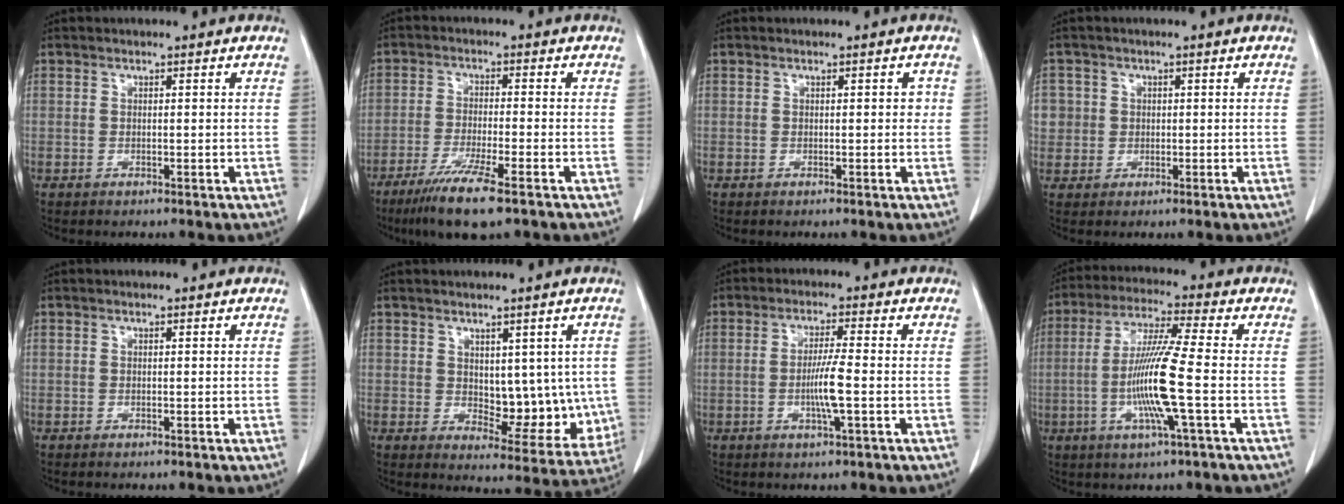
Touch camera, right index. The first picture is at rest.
{"total": 9.1, "force": [-6.1, 0.3, 6.8], "torque": [-0.124, -0.025, -0.099]}
{"total": 1.1, "force": [0.1, 0.7, 0.9], "torque": [-0.007, 0.005, 0.001]}
{"total": 3.9, "force": [0.6, 3.9, 0.0], "torque": [0.014, 0.008, 0.014]}
{"total": 0.0}
{"total": 9.1, "force": [0.7, 5.1, 7.5], "torque": [-0.078, -0.006, 0.025]}
{"total": 5.1, "force": [-1.1, -0.3, 4.9], "torque": [-0.097, -0.008, -0.022]}
{"total": 11.4, "force": [-2.3, -0.9, 11.2], "torque": [-0.222, -0.011, -0.051]}